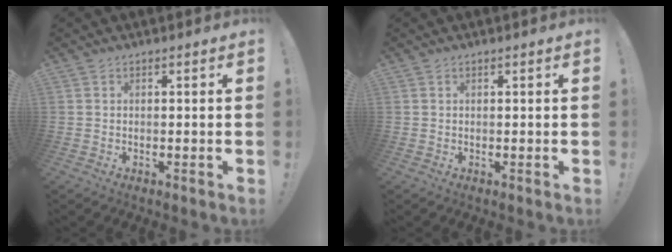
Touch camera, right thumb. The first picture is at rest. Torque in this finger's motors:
{"motor_torque": [-0.16, 0.03, -0.12, 0.07, 0.01]}